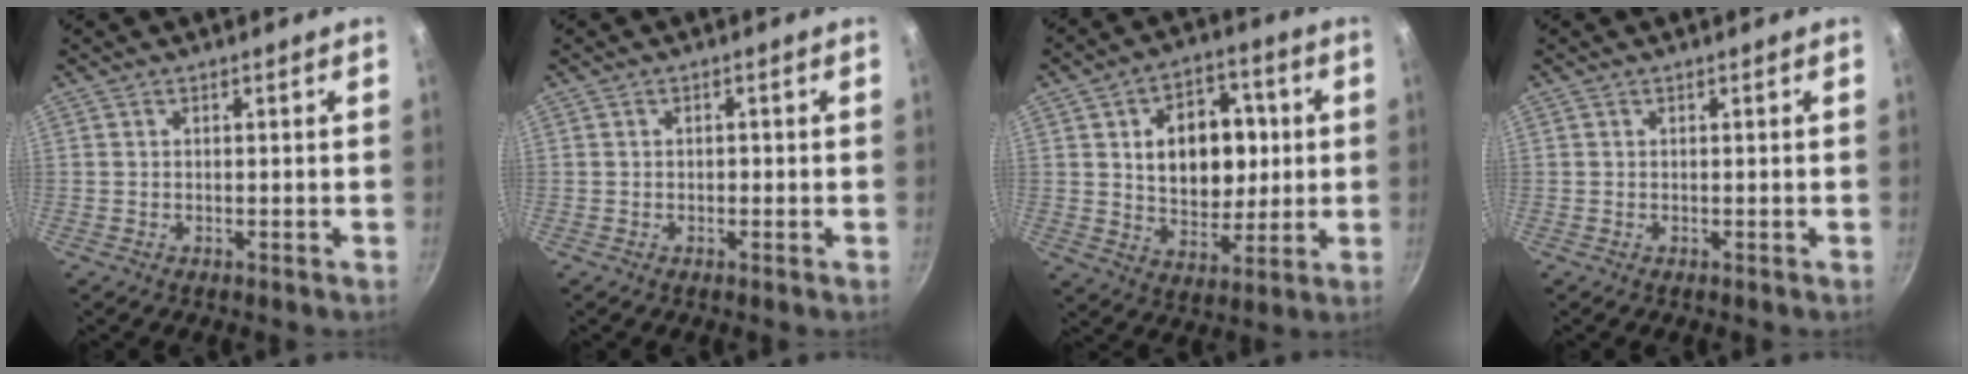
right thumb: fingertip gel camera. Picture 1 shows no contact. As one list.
[{"total": 0.7, "force": [-0.2, 0.6, 0.4], "torque": [-0.004, 0.003, -0.003]}, {"total": 16.0, "force": [2.5, 11.4, 11.0], "torque": [-0.114, 0.000, 0.042]}, {"total": 0.0}]